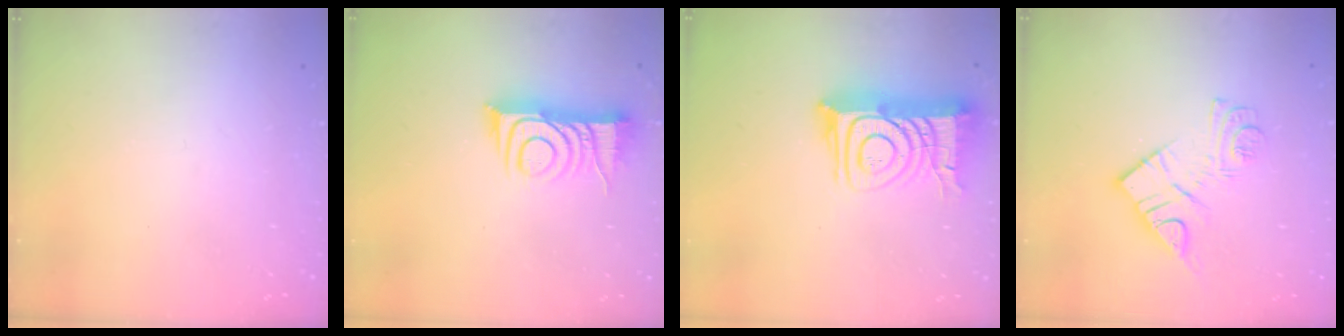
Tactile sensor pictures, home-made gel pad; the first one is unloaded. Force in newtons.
{"total": 10.9, "press": 10.9, "slide": 0.2}
{"total": 16.5, "press": 16.4, "slide": 1.5}
{"total": 11.5, "press": 11.5, "slide": 0.6}